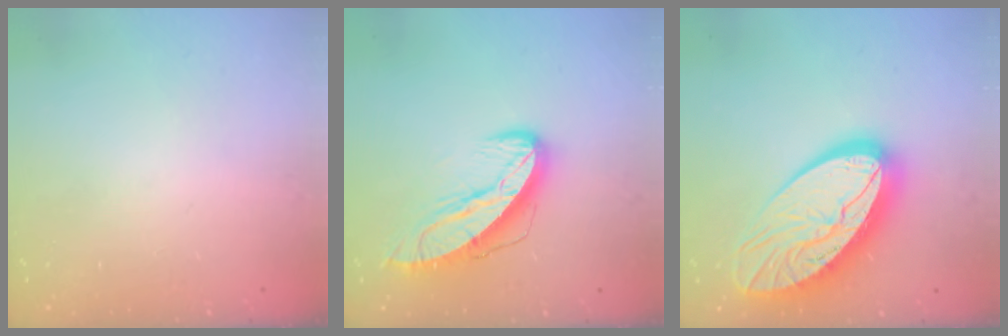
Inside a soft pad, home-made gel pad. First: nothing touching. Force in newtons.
{"total": 11.3, "press": 11.3, "slide": 1.2}
{"total": 24.2, "press": 24.1, "slide": 2.4}